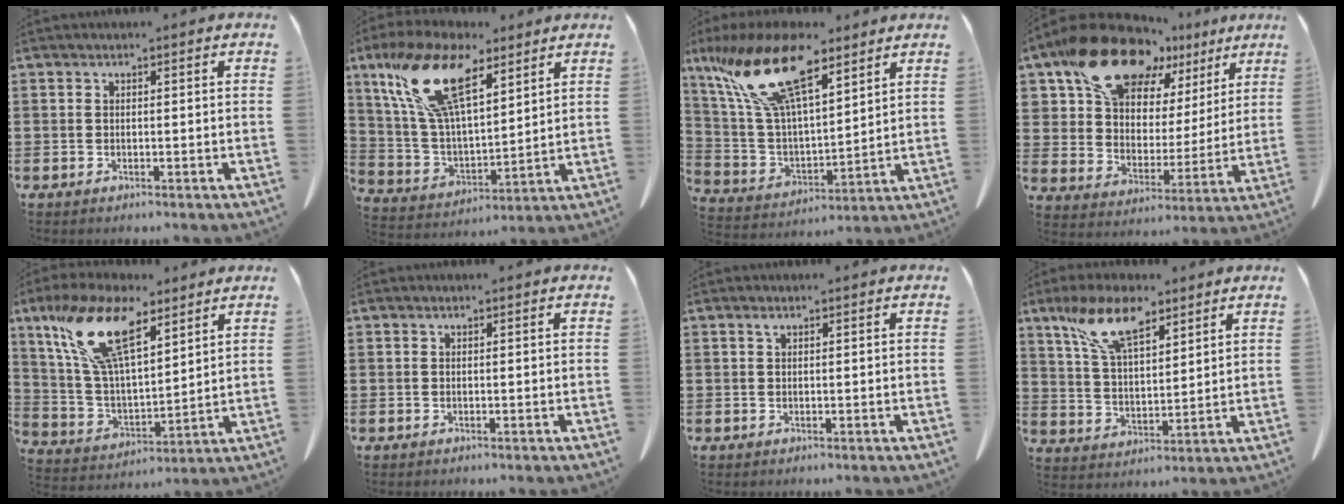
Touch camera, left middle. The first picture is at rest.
{"total": 16.8, "force": [9.9, 6.5, 11.9], "torque": [-0.278, -0.019, 0.173]}
{"total": 18.6, "force": [11.6, 6.3, 13.2], "torque": [-0.309, -0.036, 0.198]}
{"total": 17.7, "force": [13.7, 8.6, 7.1], "torque": [-0.172, -0.071, 0.252]}
{"total": 15.7, "force": [9.3, 5.9, 11.1], "torque": [-0.255, -0.016, 0.165]}
{"total": 0.0}
{"total": 0.7, "force": [0.4, 0.2, 0.5], "torque": [-0.012, 0.000, 0.008]}
{"total": 10.5, "force": [6.9, 4.1, 6.8], "torque": [-0.150, -0.004, 0.129]}